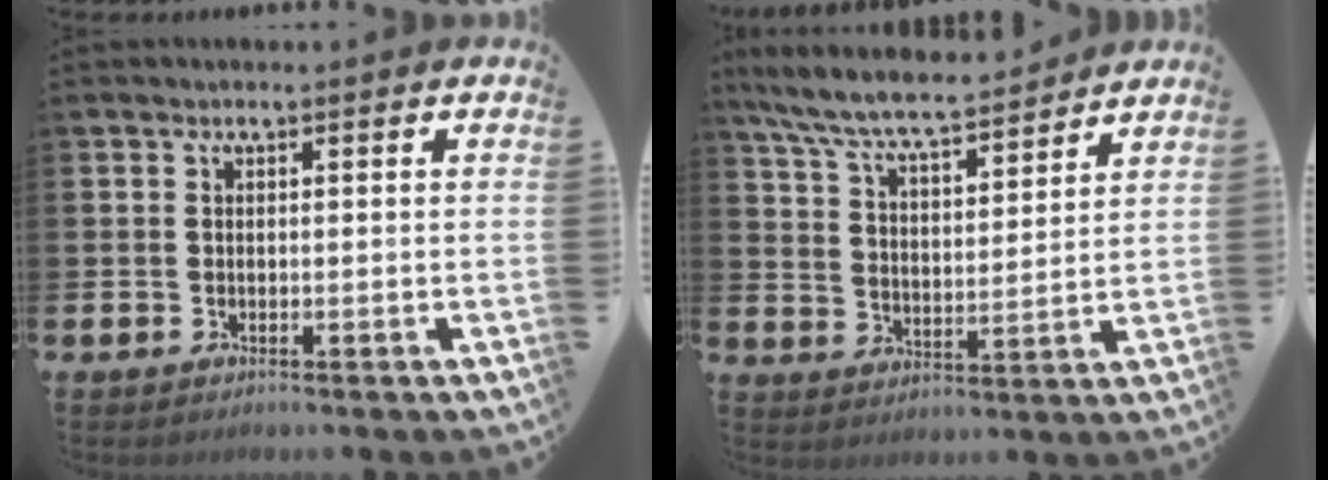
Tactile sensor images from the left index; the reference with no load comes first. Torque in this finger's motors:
{"motor_torque": [0.25, -0.30, 0.76, 0.21]}